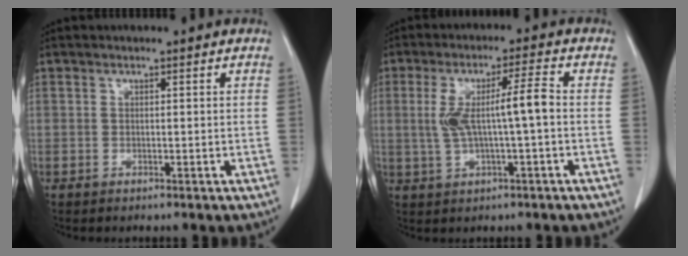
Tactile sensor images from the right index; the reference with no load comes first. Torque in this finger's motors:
{"motor_torque": [0.35, -0.04, 0.23, 0.07]}